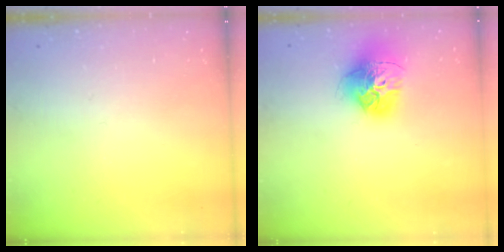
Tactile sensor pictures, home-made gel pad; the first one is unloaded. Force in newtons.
{"total": 16.9, "press": 16.8, "slide": 1.7}